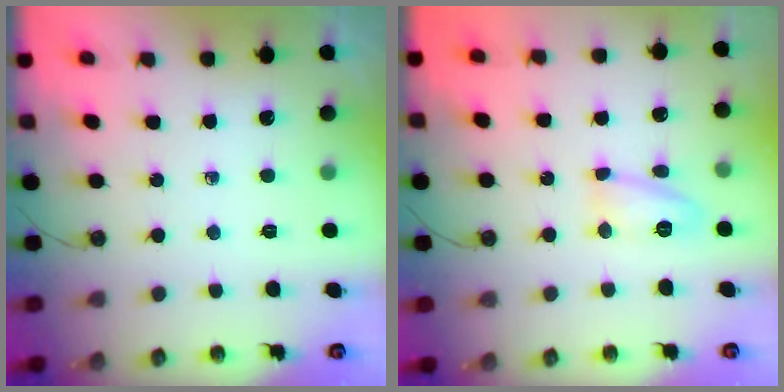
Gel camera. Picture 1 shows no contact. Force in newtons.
{"total": 9.8, "press": 9.8, "slide": 0.9}